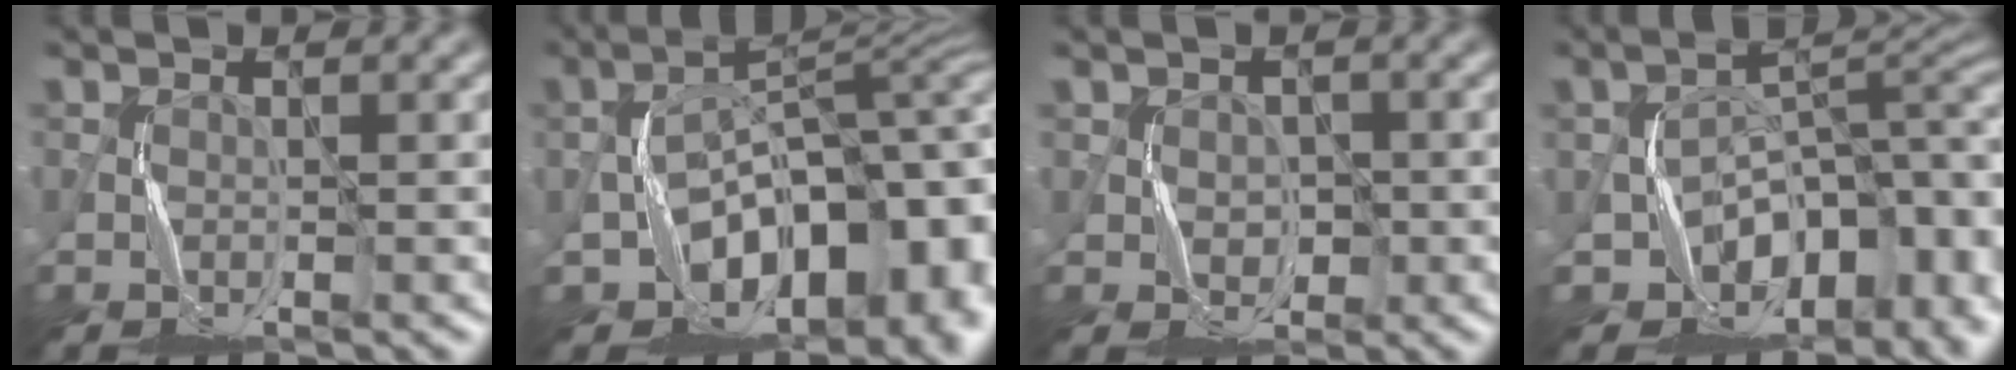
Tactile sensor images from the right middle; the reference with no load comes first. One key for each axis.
{"total": 13.8, "fx": -5.5, "fy": 7.9, "fz": 9.9, "tx": -0.123, "ty": 0.002, "tz": -0.092}
{"total": 2.0, "fx": -0.1, "fy": 1.6, "fz": 1.1, "tx": -0.017, "ty": -0.002, "tz": -0.002}
{"total": 11.9, "fx": -4.5, "fy": 7.7, "fz": 7.9, "tx": -0.095, "ty": -0.010, "tz": -0.069}